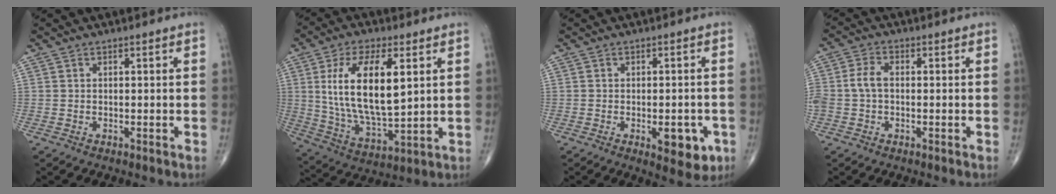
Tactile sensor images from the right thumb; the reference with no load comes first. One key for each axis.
{"total": 17.7, "fx": 4.1, "fy": 7.6, "fz": 15.4, "tx": -0.281, "ty": -0.017, "tz": 0.084}
{"total": 7.2, "fx": -2.5, "fy": 3.3, "fz": 5.9, "tx": -0.056, "ty": 0.003, "tz": -0.024}
{"total": 4.8, "fx": -0.4, "fy": 3.2, "fz": 3.6, "tx": -0.089, "ty": 0.015, "tz": -0.011}